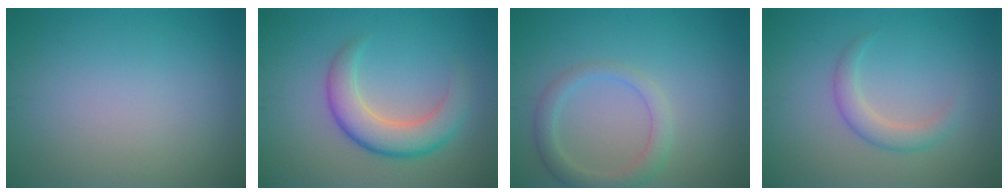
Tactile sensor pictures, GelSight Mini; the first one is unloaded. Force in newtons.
{"total": 5.0, "press": 5.0, "slide": 0.2}
{"total": 2.6, "press": 2.6, "slide": 0.3}
{"total": 2.3, "press": 2.3, "slide": 0.2}